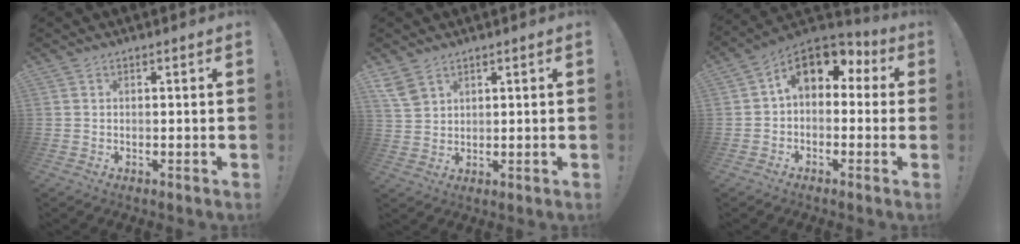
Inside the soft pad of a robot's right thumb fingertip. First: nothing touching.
{"total": 5.0, "force": [3.4, 2.8, 2.4], "torque": [-0.051, -0.010, 0.070]}
{"total": 11.3, "force": [4.0, 6.9, 8.1], "torque": [-0.119, -0.010, 0.075]}